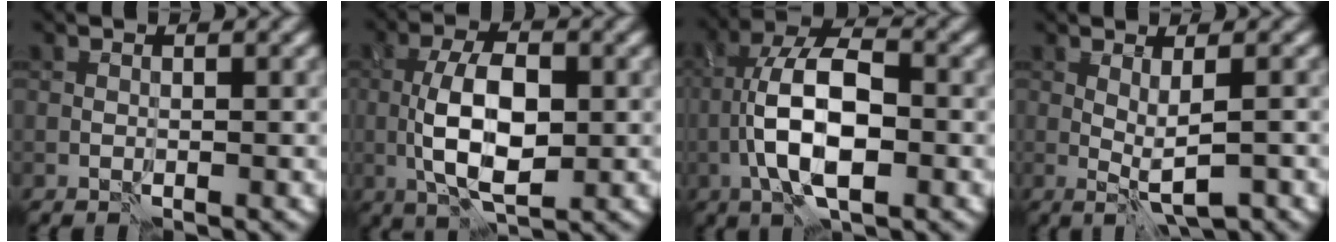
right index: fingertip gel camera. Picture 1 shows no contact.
{"total": 7.1, "force": [-0.4, 3.3, 6.3], "torque": [-0.123, 0.001, -0.007]}
{"total": 8.3, "force": [-1.9, 3.5, 7.3], "torque": [-0.138, 0.015, -0.037]}
{"total": 2.4, "force": [0.2, 0.4, 2.4], "torque": [-0.043, -0.005, 0.008]}